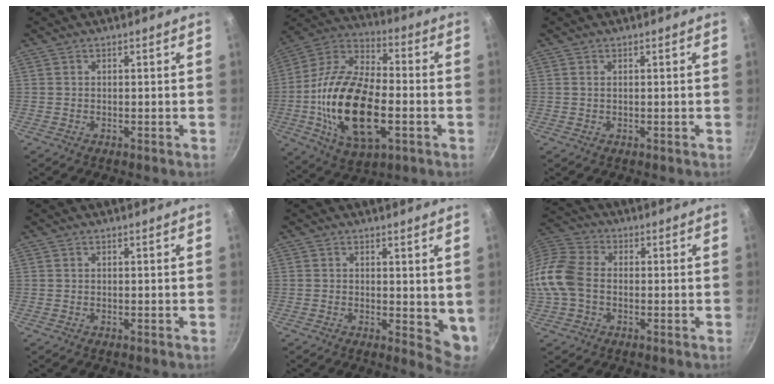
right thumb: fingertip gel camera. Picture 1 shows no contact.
{"total": 24.0, "force": [-4.6, 12.5, 20.0], "torque": [-0.373, 0.025, -0.090]}
{"total": 0.6, "force": [0.2, 0.2, 0.5], "torque": [-0.009, 0.001, 0.002]}
{"total": 0.0}
{"total": 5.5, "force": [1.2, 2.7, 4.6], "torque": [-0.049, -0.020, 0.015]}
{"total": 11.6, "force": [-1.5, 8.3, 8.0], "torque": [-0.155, 0.027, -0.048]}